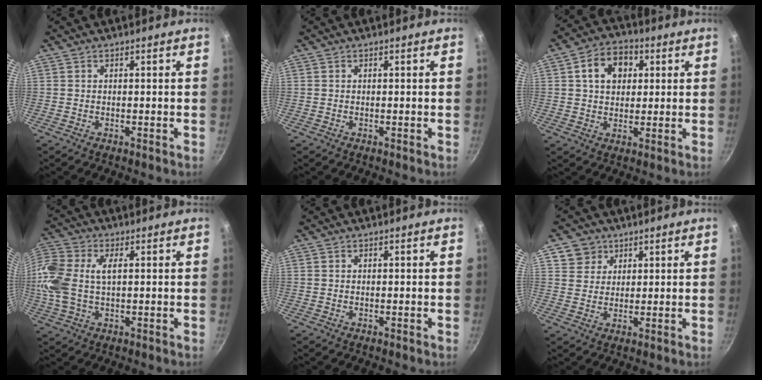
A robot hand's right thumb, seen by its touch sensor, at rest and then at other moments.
{"total": 0.0}
{"total": 9.4, "force": [2.7, 7.0, 5.6], "torque": [-0.067, 0.009, 0.032]}
{"total": 15.3, "force": [2.1, 9.4, 11.9], "torque": [-0.266, 0.019, 0.030]}
{"total": 0.0}
{"total": 5.0, "force": [2.6, 4.2, 0.4], "torque": [0.028, 0.004, 0.045]}